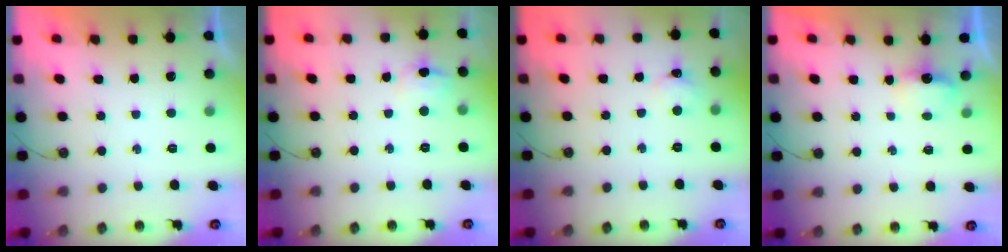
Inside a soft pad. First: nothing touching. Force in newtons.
{"total": 5.5, "press": 5.2, "slide": 1.9}
{"total": 2.2, "press": 2.2, "slide": 0.3}
{"total": 3.2, "press": 3.2, "slide": 0.5}